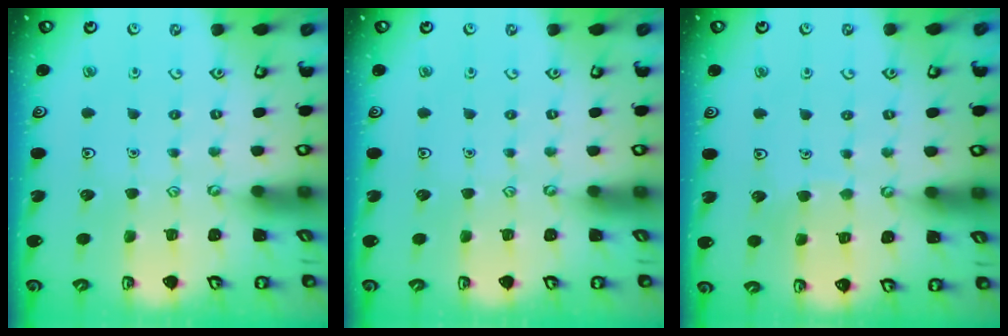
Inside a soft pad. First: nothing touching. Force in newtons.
{"total": 0.0}
{"total": 3.7, "press": 3.7, "slide": 0.3}